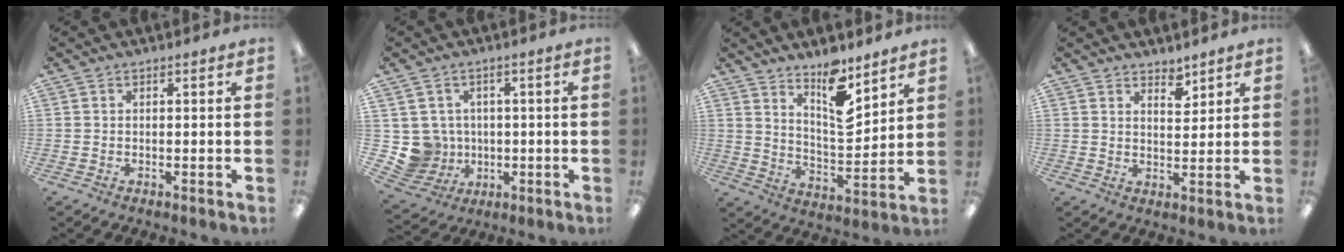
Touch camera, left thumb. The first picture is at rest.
{"total": 7.0, "force": [0.4, 6.9, 0.7], "torque": [-0.052, -0.001, 0.018]}
{"total": 11.8, "force": [9.1, 3.8, 6.6], "torque": [-0.096, -0.064, 0.156]}
{"total": 3.8, "force": [3.4, 1.3, 0.8], "torque": [0.001, -0.026, 0.060]}